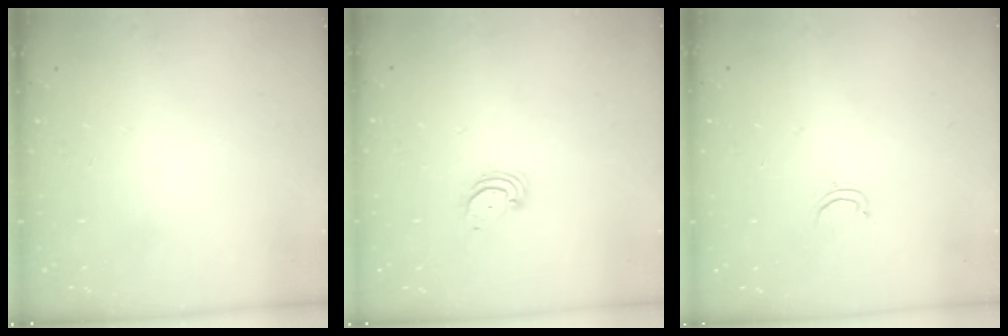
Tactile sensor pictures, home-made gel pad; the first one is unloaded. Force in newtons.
{"total": 2.2, "press": 2.2, "slide": 0.3}
{"total": 3.3, "press": 3.2, "slide": 0.3}